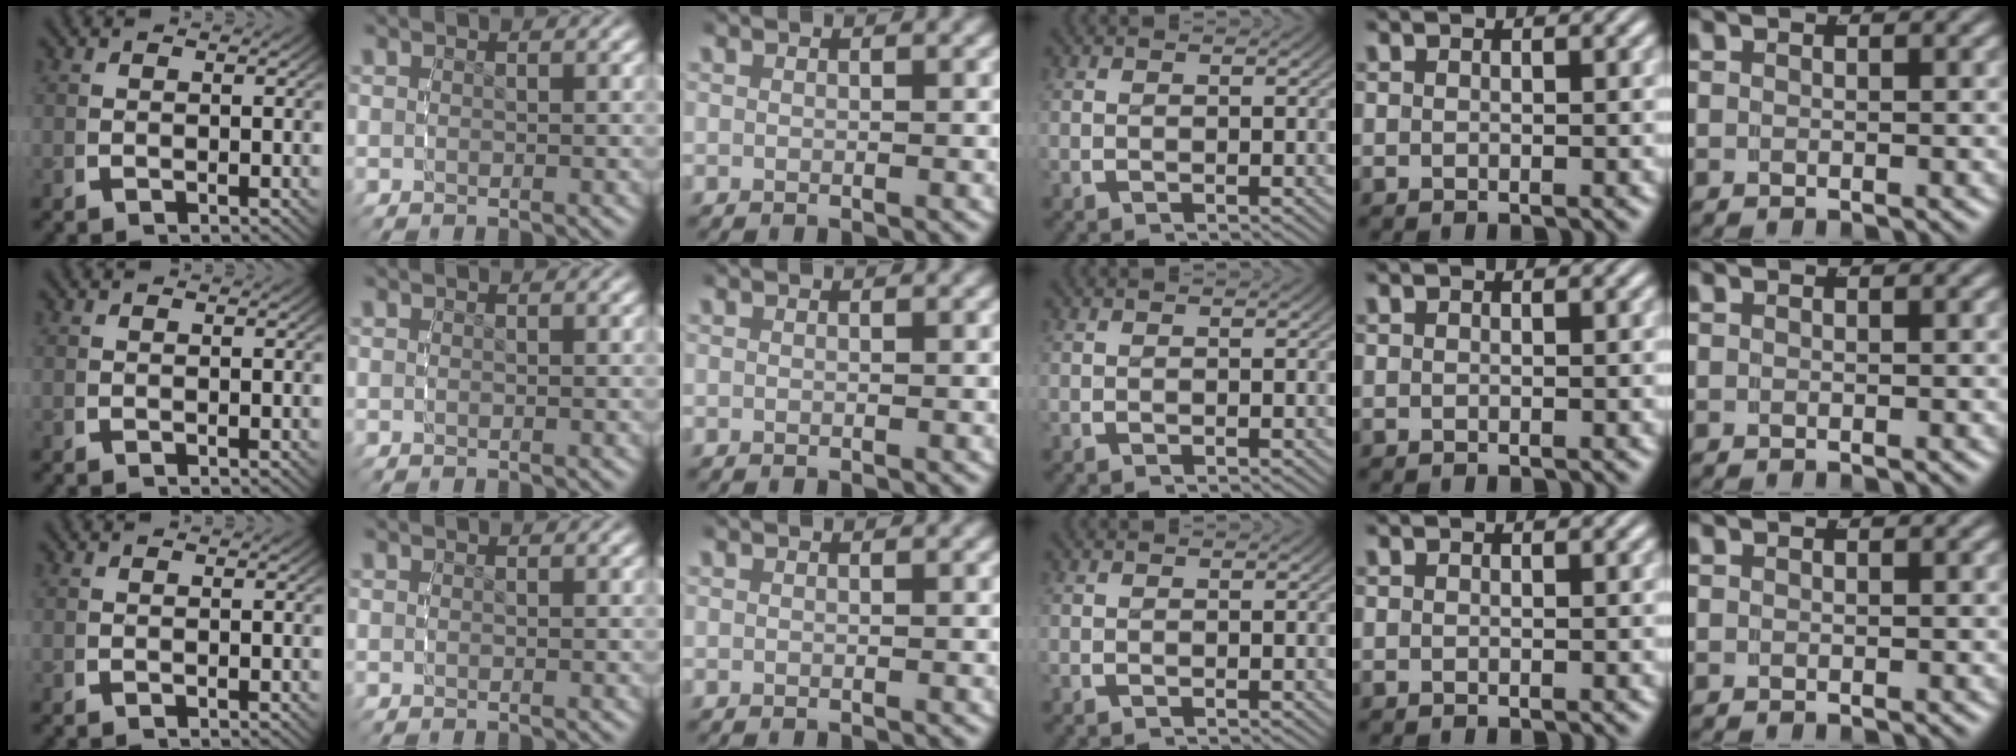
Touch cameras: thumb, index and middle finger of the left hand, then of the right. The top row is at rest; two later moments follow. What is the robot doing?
{"motion": "grasp_and_lifting", "object": "bowl"}